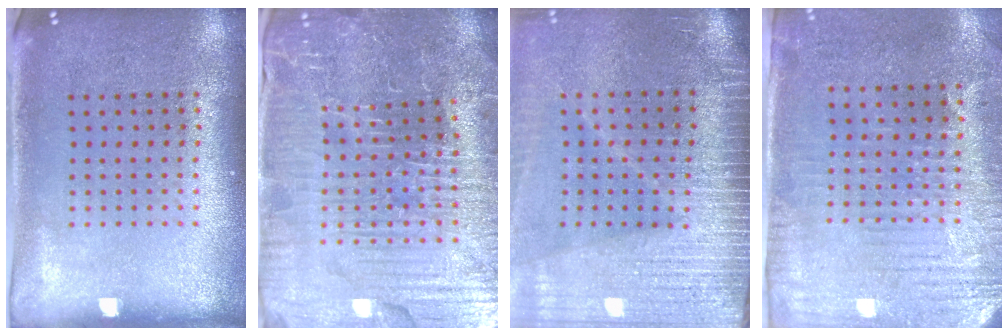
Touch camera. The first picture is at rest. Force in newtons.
{"total": 5.1, "press": 5.0, "slide": 1.3}
{"total": 3.8, "press": 3.3, "slide": 1.9}
{"total": 3.0, "press": 2.6, "slide": 1.6}